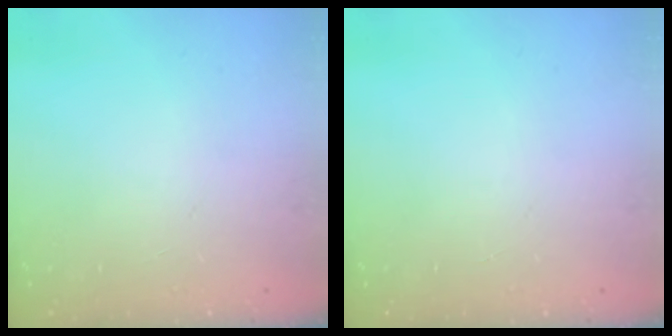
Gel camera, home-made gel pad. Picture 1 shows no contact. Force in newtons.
{"total": 0.0}